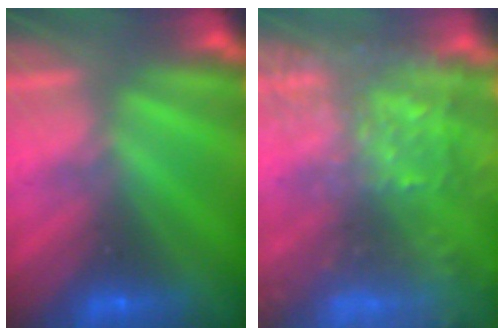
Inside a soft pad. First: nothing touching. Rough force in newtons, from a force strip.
{"total": 7.6}